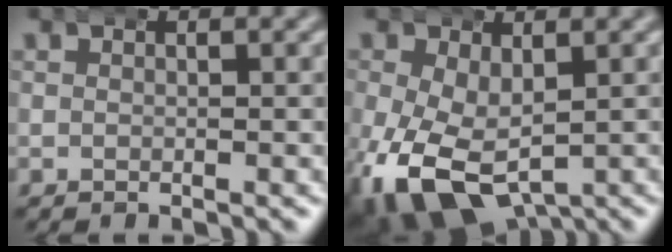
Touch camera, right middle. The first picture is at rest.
{"total": 9.6, "force": [-3.6, 6.5, 6.1], "torque": [-0.141, -0.062, -0.029]}